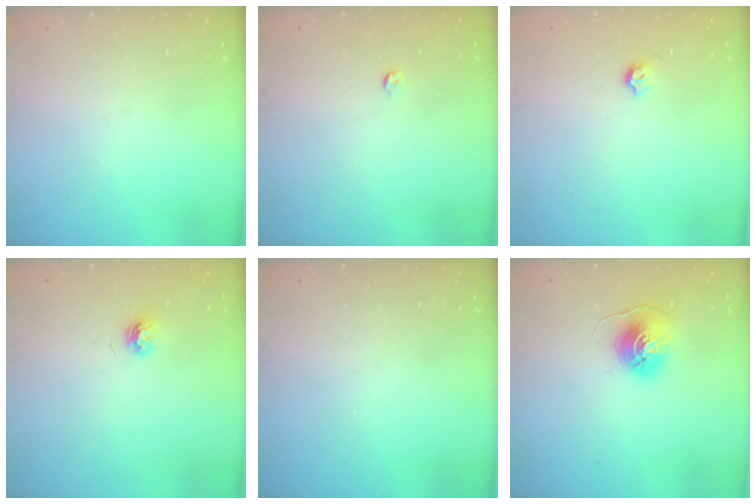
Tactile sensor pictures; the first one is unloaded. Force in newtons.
{"total": 3.0, "press": 2.9, "slide": 0.4}
{"total": 3.7, "press": 3.6, "slide": 0.6}
{"total": 3.9, "press": 3.8, "slide": 0.5}
{"total": 0.0}
{"total": 7.8, "press": 7.8, "slide": 0.3}